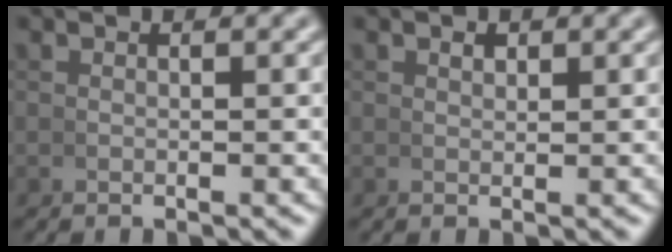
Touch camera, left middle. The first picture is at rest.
{"total": 0.8, "force": [0.5, 0.5, 0.4], "torque": [-0.003, -0.002, 0.013]}